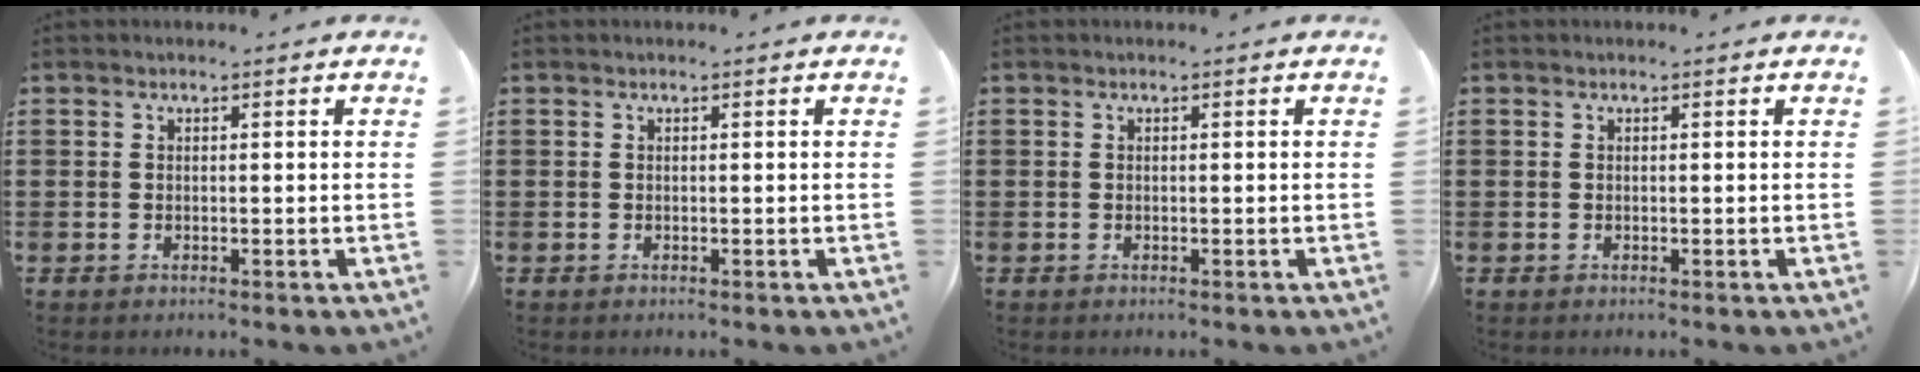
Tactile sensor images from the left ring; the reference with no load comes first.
{"total": 0.0}
{"total": 0.0}
{"total": 0.0}